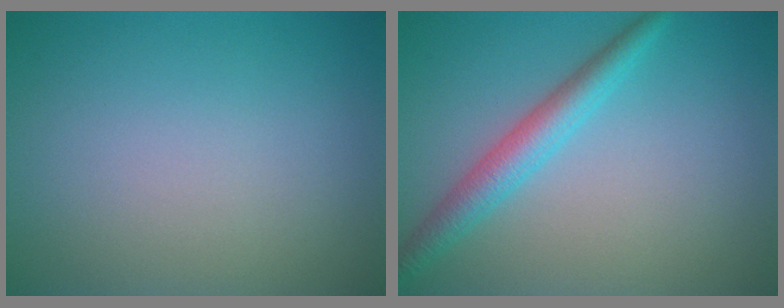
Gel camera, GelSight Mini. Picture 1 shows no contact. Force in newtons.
{"total": 3.4, "press": 3.4, "slide": 0.1}